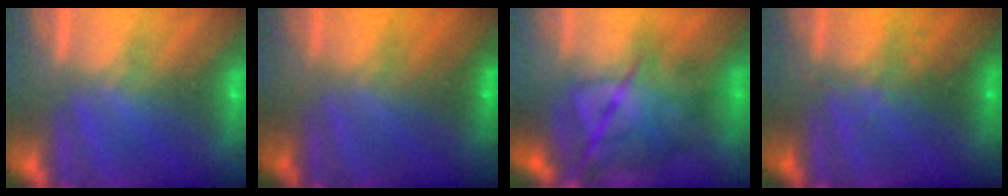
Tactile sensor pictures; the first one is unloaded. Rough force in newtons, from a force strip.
{"total": 1.7}
{"total": 9.9}
{"total": 2.8}